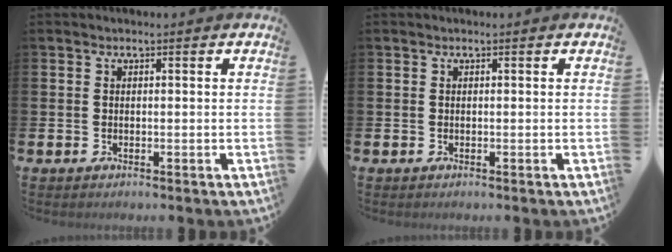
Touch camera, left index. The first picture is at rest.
{"total": 0.0}